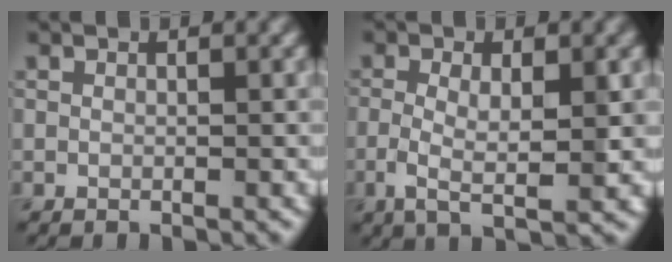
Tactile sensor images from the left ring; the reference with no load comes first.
{"total": 4.1, "force": [-0.2, 1.3, 3.9], "torque": [-0.077, -0.005, -0.006]}